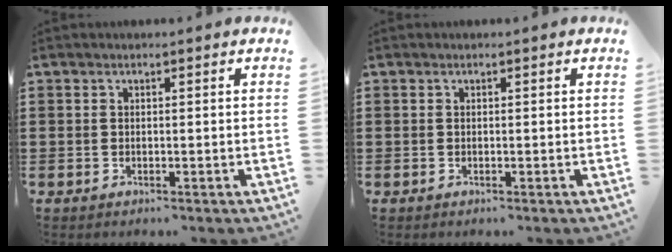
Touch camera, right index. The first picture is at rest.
{"total": 0.0}